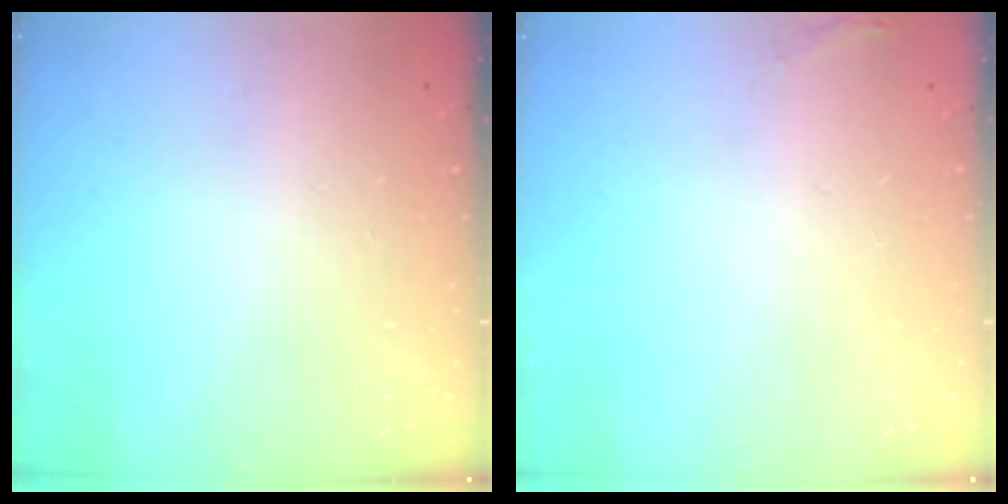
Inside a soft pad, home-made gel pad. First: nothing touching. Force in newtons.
{"total": 3.9, "press": 3.2, "slide": 2.2}